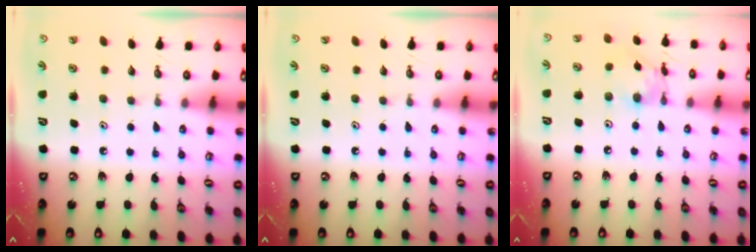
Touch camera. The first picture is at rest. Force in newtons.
{"total": 0.0}
{"total": 10.5, "press": 10.4, "slide": 0.8}